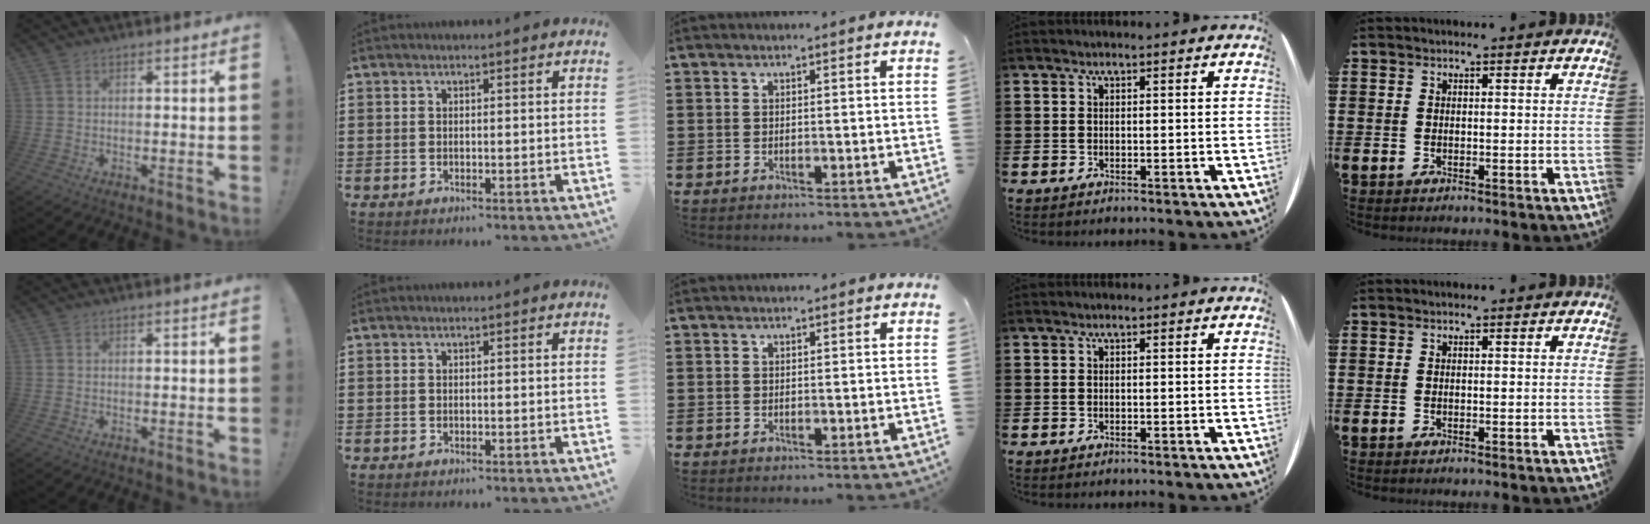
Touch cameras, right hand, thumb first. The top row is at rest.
{}